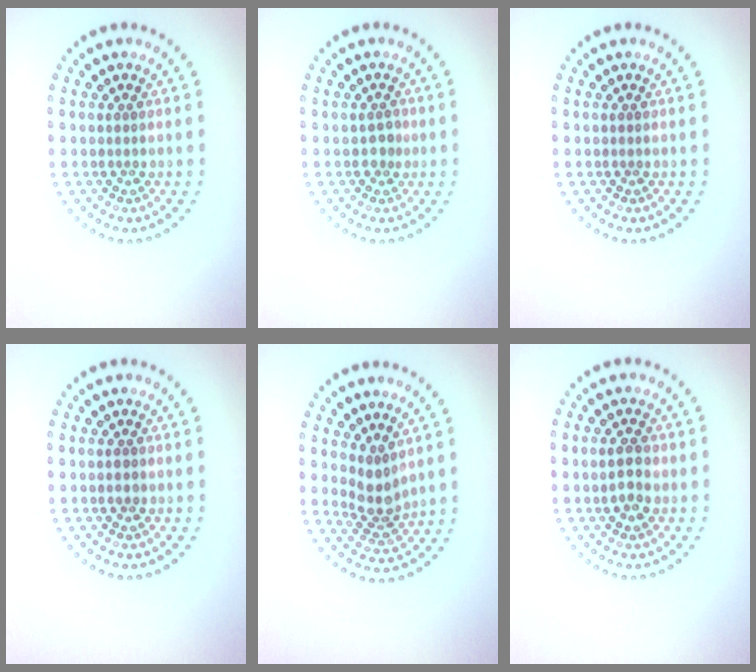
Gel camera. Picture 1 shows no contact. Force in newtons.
{"total": 1.1, "press": 1.1, "slide": 0.5}
{"total": 0.0}
{"total": 0.8, "press": 0.8, "slide": 0.2}
{"total": 2.6, "press": 2.0, "slide": 1.6}
{"total": 2.3, "press": 2.3, "slide": 0.2}